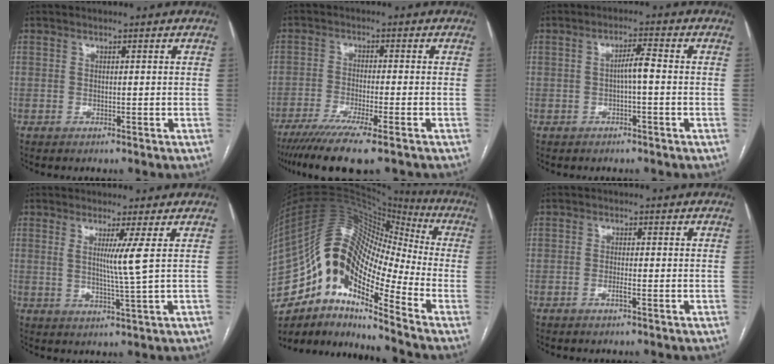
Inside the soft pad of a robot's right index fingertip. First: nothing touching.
{"total": 10.5, "force": [-7.7, 0.1, 7.1], "torque": [-0.113, -0.026, -0.122]}
{"total": 3.0, "force": [-0.4, 0.2, 3.0], "torque": [-0.049, 0.006, -0.007]}
{"total": 4.5, "force": [1.3, -1.6, 4.0], "torque": [-0.076, -0.017, 0.026]}
{"total": 19.2, "force": [-10.3, 7.1, 14.6], "torque": [-0.269, 0.060, -0.180]}
{"total": 1.4, "force": [-0.7, 0.0, 1.2], "torque": [-0.025, -0.001, -0.012]}